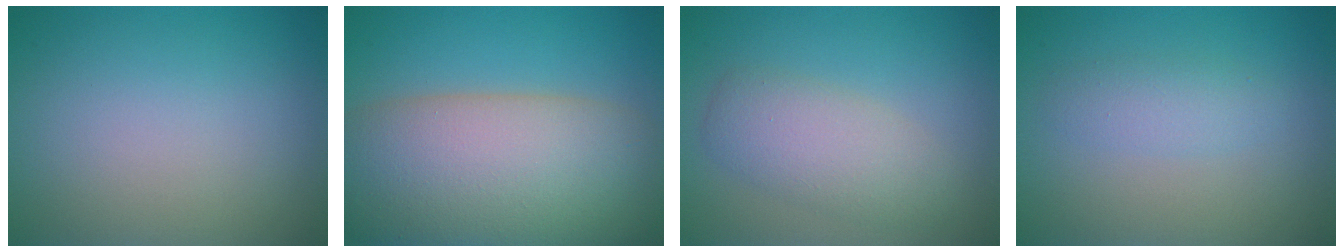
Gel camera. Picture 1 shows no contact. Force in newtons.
{"total": 13.7, "press": 13.7, "slide": 0.9}
{"total": 4.1, "press": 4.1, "slide": 0.4}
{"total": 1.9, "press": 1.9, "slide": 0.0}